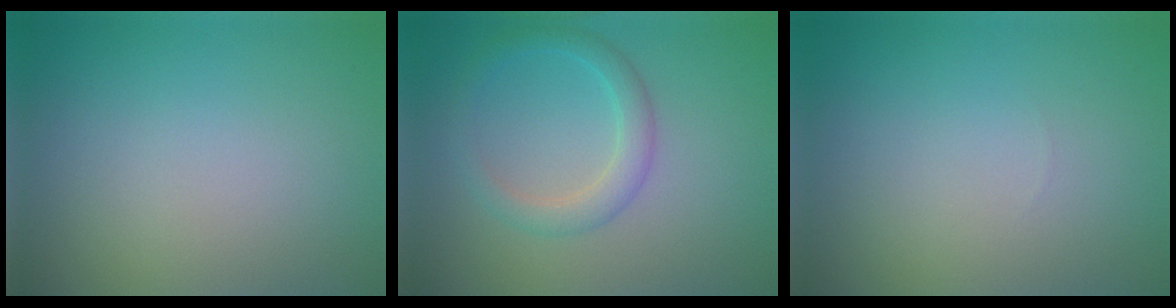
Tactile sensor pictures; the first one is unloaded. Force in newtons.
{"total": 2.7, "press": 2.7, "slide": 0.1}
{"total": 0.0}